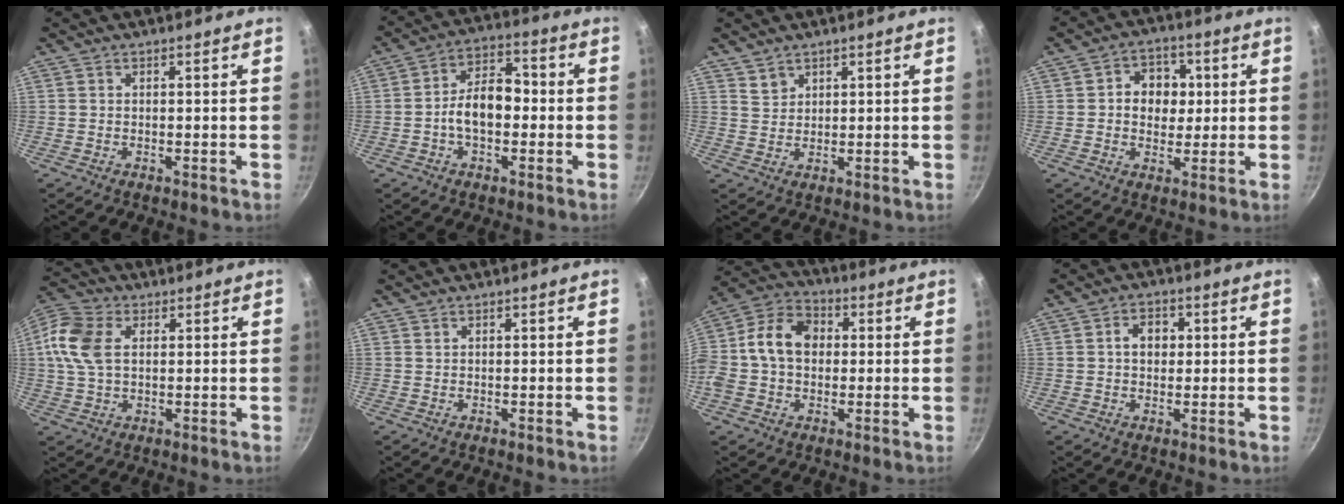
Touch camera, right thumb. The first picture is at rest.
{"total": 9.7, "force": [-1.4, 6.1, 7.4], "torque": [-0.095, 0.038, -0.035]}
{"total": 2.5, "force": [1.9, 1.5, 0.4], "torque": [0.006, -0.002, 0.041]}
{"total": 8.2, "force": [1.0, 6.8, 4.6], "torque": [-0.032, 0.002, 0.007]}
{"total": 11.6, "force": [2.2, 7.7, 8.4], "torque": [-0.164, 0.015, 0.031]}
{"total": 0.0}
{"total": 13.0, "force": [0.7, 9.8, 8.5], "torque": [-0.127, 0.031, -0.011]}
{"total": 4.6, "force": [0.7, 3.6, 2.8], "torque": [-0.024, 0.008, 0.006]}